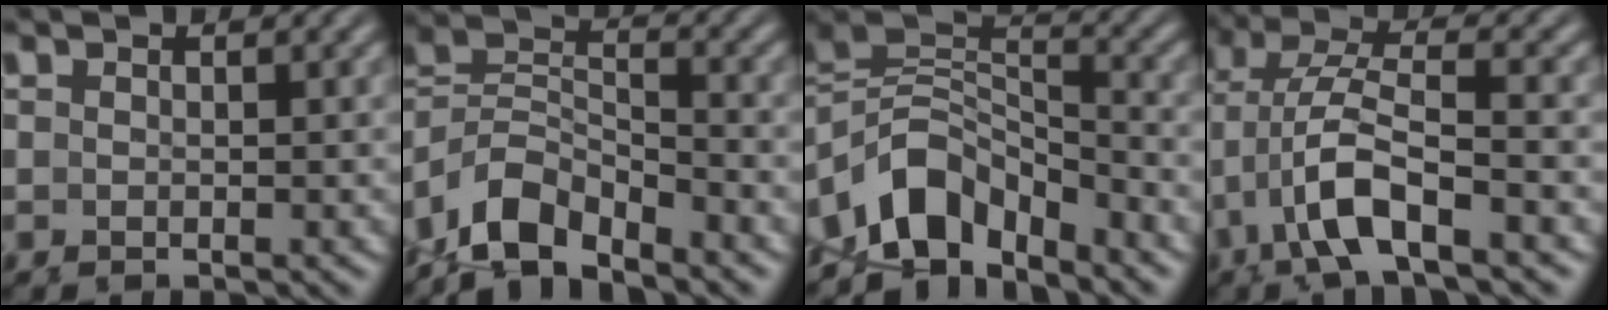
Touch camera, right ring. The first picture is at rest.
{"total": 6.2, "force": [-2.2, 4.8, 3.1], "torque": [-0.074, -0.019, -0.034]}
{"total": 7.3, "force": [-1.2, 5.8, 4.4], "torque": [-0.094, -0.016, -0.021]}
{"total": 4.0, "force": [0.3, 1.7, 3.7], "torque": [-0.086, 0.001, 0.008]}